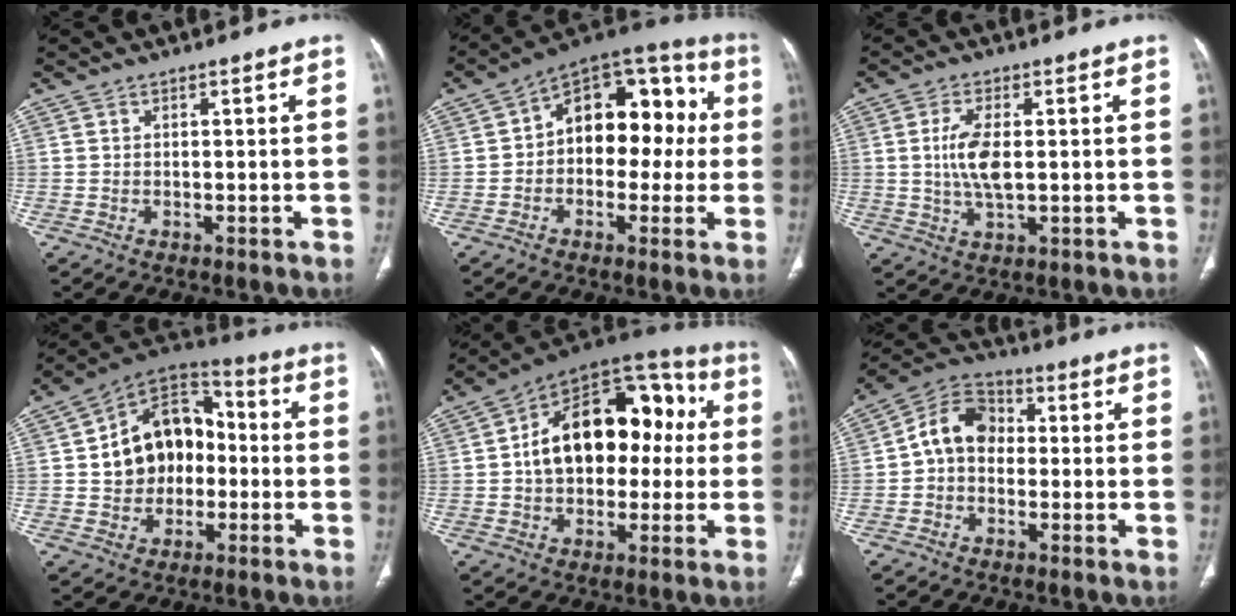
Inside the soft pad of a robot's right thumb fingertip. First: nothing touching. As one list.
[{"total": 17.3, "force": [1.1, 11.1, 13.2], "torque": [-0.125, 0.056, 0.002]}, {"total": 6.9, "force": [0.4, 2.9, 6.2], "torque": [-0.130, -0.005, 0.008]}, {"total": 15.7, "force": [-0.3, 12.0, 10.2], "torque": [-0.117, 0.038, -0.011]}, {"total": 22.4, "force": [1.8, 14.3, 17.2], "torque": [-0.225, 0.047, 0.023]}, {"total": 9.3, "force": [-0.2, 7.2, 5.9], "torque": [-0.083, 0.033, -0.020]}]